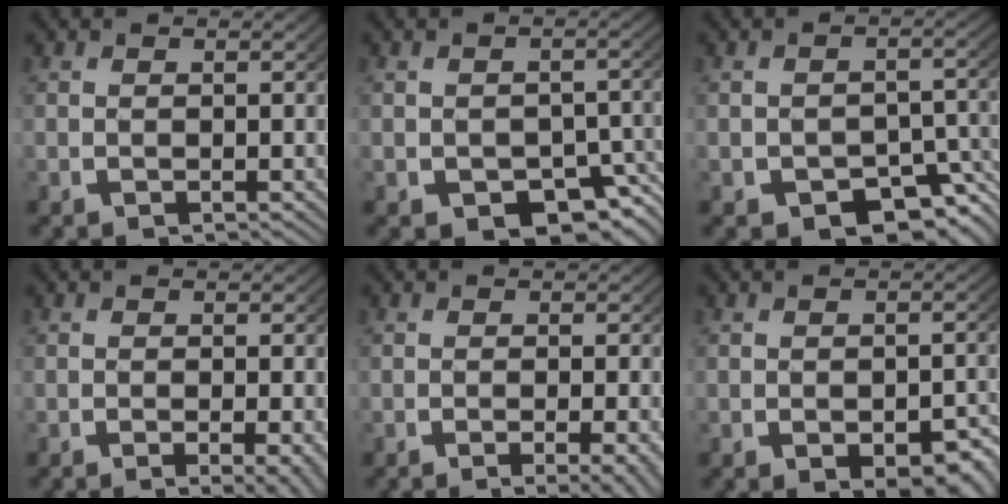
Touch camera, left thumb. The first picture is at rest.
{"total": 5.3, "force": [-2.2, 3.7, 3.0], "torque": [-0.044, -0.026, -0.024]}
{"total": 6.0, "force": [-3.1, 4.0, 3.2], "torque": [-0.048, -0.029, -0.036]}
{"total": 3.2, "force": [-1.4, 0.8, 2.8], "torque": [-0.039, -0.012, -0.016]}
{"total": 3.9, "force": [-2.1, 1.0, 3.2], "torque": [-0.046, -0.012, -0.025]}
{"total": 4.0, "force": [-1.6, 2.3, 2.9], "torque": [-0.047, -0.025, -0.012]}